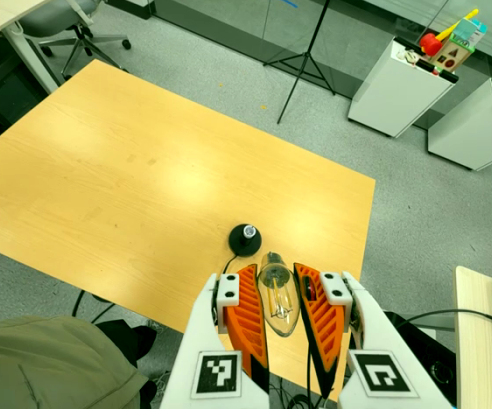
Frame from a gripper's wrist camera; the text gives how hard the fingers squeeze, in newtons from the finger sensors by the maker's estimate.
{"total": 18.7, "left": 20.3, "right": 17.1}